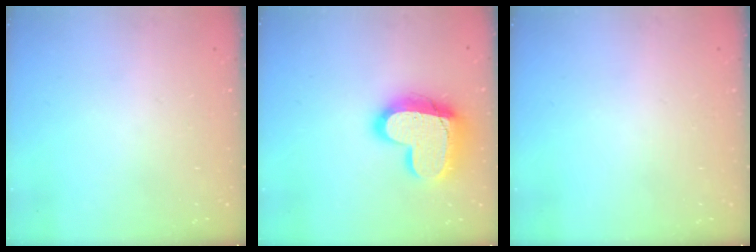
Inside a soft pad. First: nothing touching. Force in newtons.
{"total": 19.3, "press": 19.2, "slide": 1.6}
{"total": 0.0}